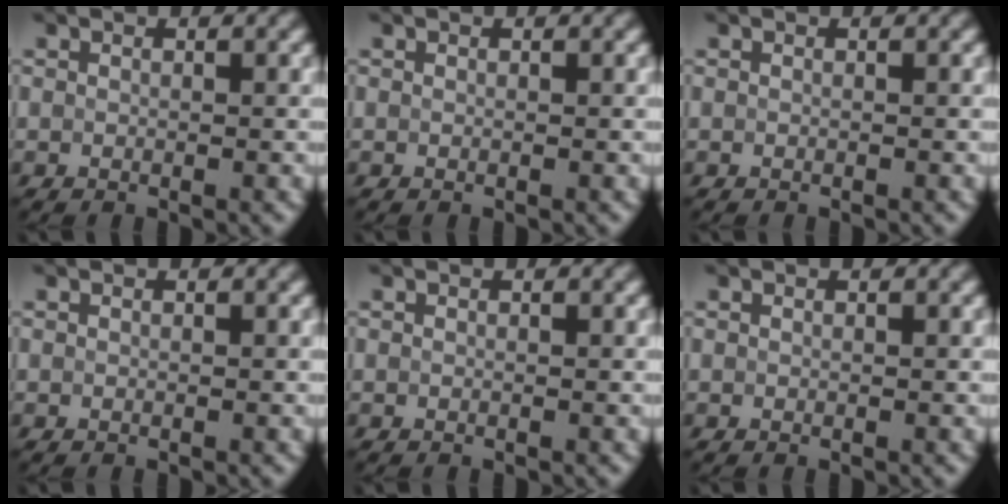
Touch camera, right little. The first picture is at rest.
{"total": 0.0}
{"total": 0.0}
{"total": 0.0}
{"total": 0.0}
{"total": 0.0}